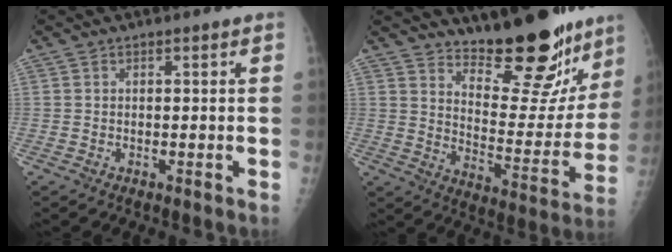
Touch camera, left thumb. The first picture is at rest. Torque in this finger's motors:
{"motor_torque": [0.30, 0.27, -0.13, -0.31, 0.05]}